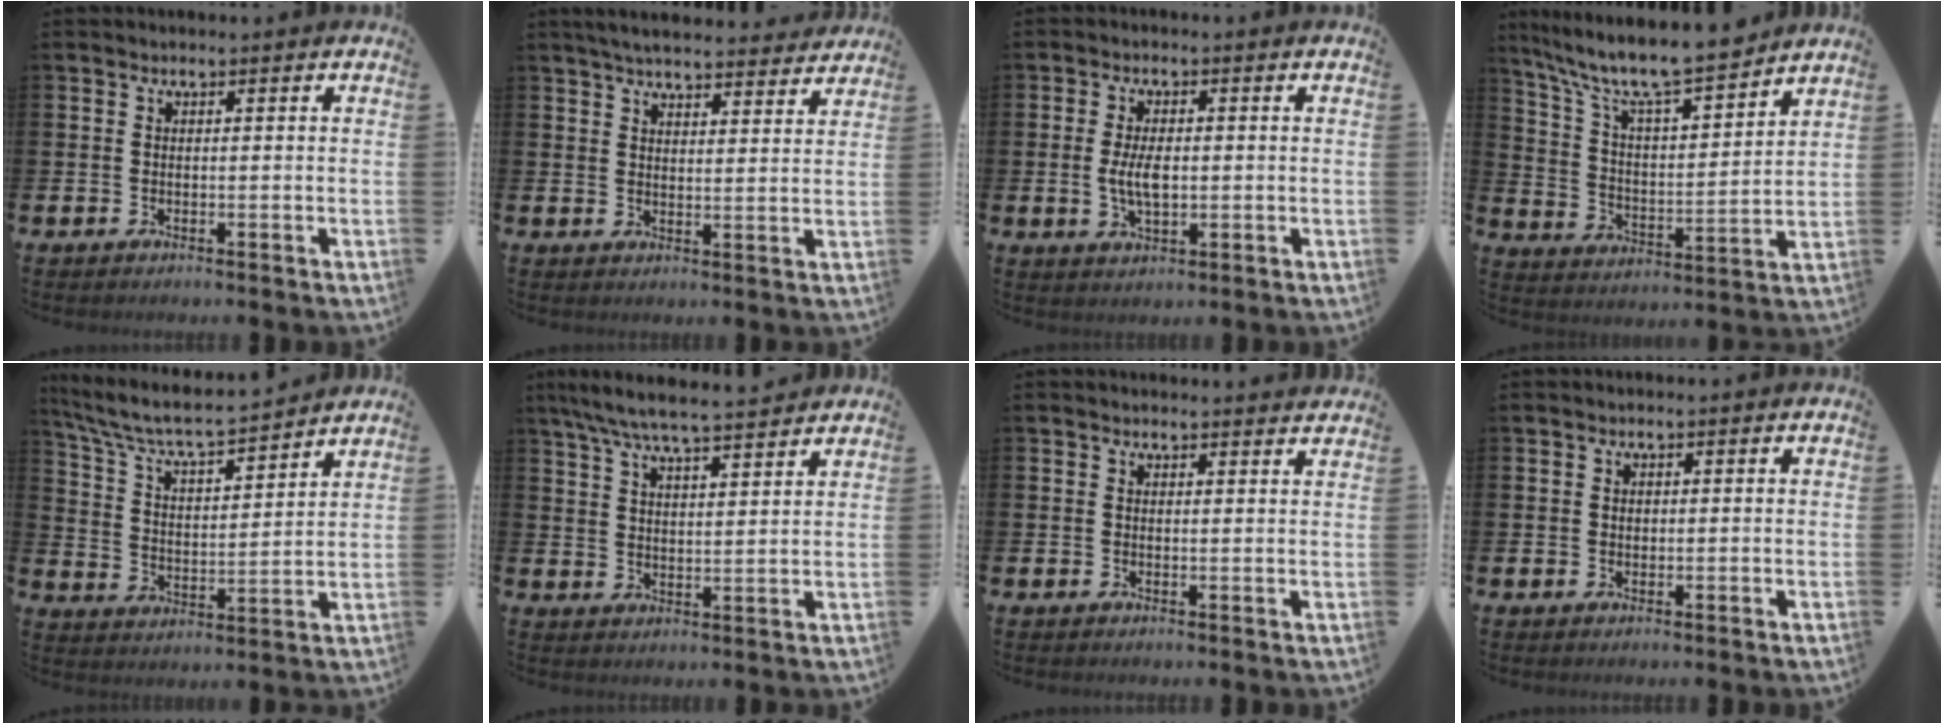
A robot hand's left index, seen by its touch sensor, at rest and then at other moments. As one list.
[{"total": 5.1, "force": [4.9, 0.7, 1.1], "torque": [-0.025, -0.028, 0.085]}, {"total": 4.6, "force": [0.0, 2.2, 4.0], "torque": [-0.075, 0.001, -0.006]}, {"total": 9.8, "force": [8.9, 1.3, 3.9], "torque": [-0.108, -0.063, 0.150]}, {"total": 7.0, "force": [6.6, 0.6, 2.3], "torque": [-0.079, -0.052, 0.110]}, {"total": 6.9, "force": [6.4, 0.4, 2.5], "torque": [-0.066, -0.033, 0.113]}, {"total": 1.3, "force": [1.3, -0.1, 0.0], "torque": [0.007, -0.010, 0.022]}, {"total": 0.5, "force": [0.2, 0.4, 0.2], "torque": [0.004, 0.001, 0.001]}]